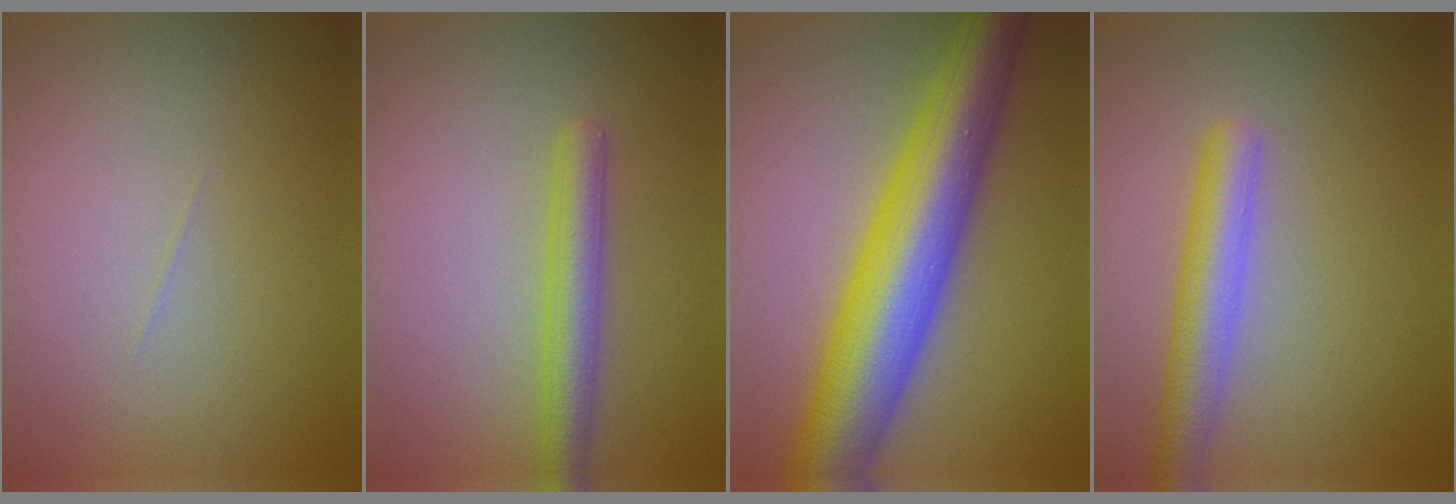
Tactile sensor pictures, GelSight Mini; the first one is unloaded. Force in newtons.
{"total": 3.2, "press": 3.2, "slide": 0.1}
{"total": 11.3, "press": 11.3, "slide": 0.1}
{"total": 4.0, "press": 4.0, "slide": 0.2}